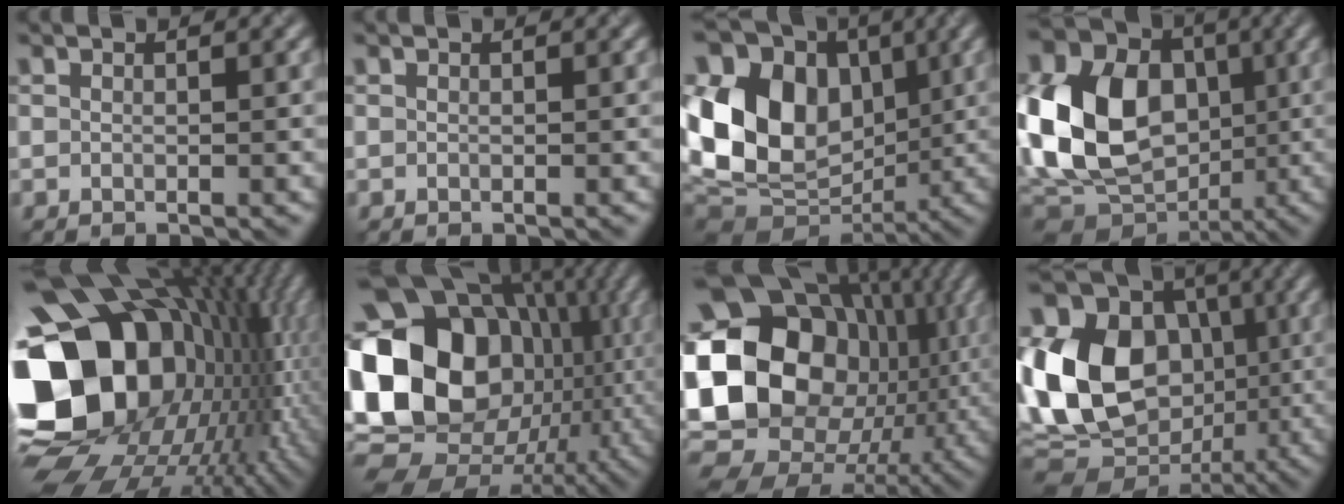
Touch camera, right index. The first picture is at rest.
{"total": 0.0}
{"total": 16.8, "force": [1.4, 13.1, 10.5], "torque": [-0.210, 0.023, 0.032]}
{"total": 15.6, "force": [-0.1, 11.9, 10.0], "torque": [-0.224, 0.004, -0.016]}
{"total": 21.2, "force": [-0.1, 16.0, 13.9], "torque": [-0.300, -0.025, 0.018]}
{"total": 20.8, "force": [1.2, 16.8, 12.2], "torque": [-0.230, 0.011, 0.023]}
{"total": 20.7, "force": [2.1, 16.3, 12.6], "torque": [-0.241, 0.007, 0.042]}
{"total": 16.9, "force": [-0.6, 13.5, 10.2], "torque": [-0.223, 0.013, -0.014]}